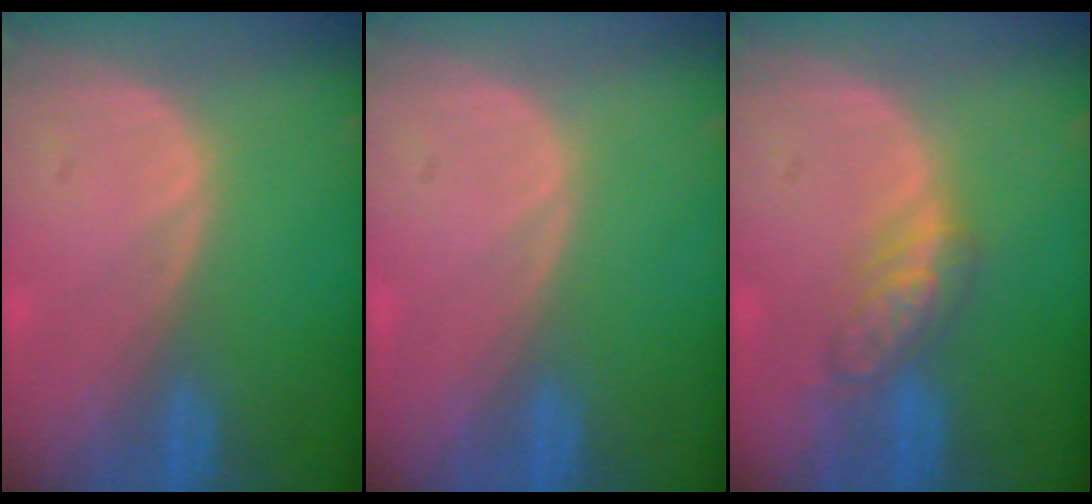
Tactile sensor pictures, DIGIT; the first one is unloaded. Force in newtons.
{"total": 0.0}
{"total": 4.7, "press": 4.7, "slide": 0.2}